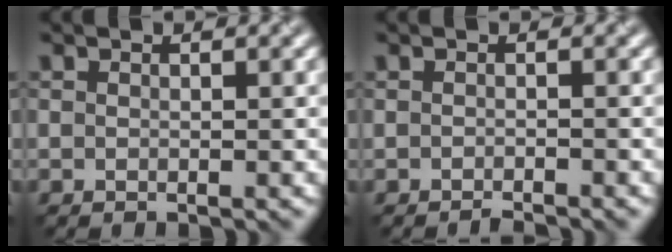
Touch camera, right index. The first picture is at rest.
{"total": 1.3, "force": [-1.2, 0.1, 0.4], "torque": [0.000, 0.001, -0.024]}